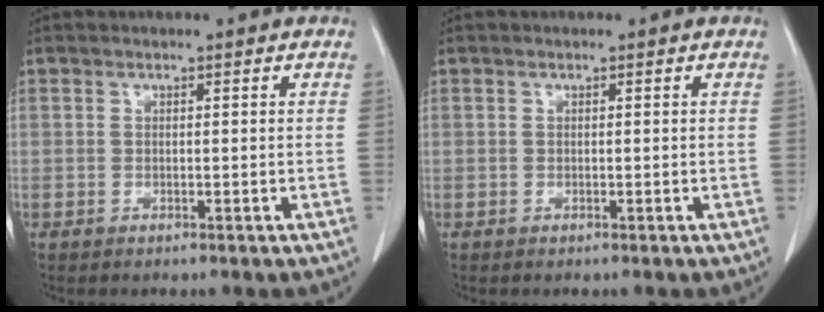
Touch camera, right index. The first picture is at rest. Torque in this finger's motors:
{"motor_torque": [0.05, -0.05, 0.00, 0.00]}